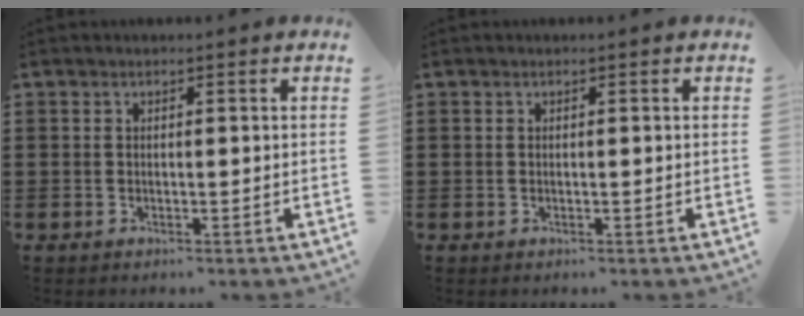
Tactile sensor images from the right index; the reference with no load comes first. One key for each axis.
{"total": 0.0}